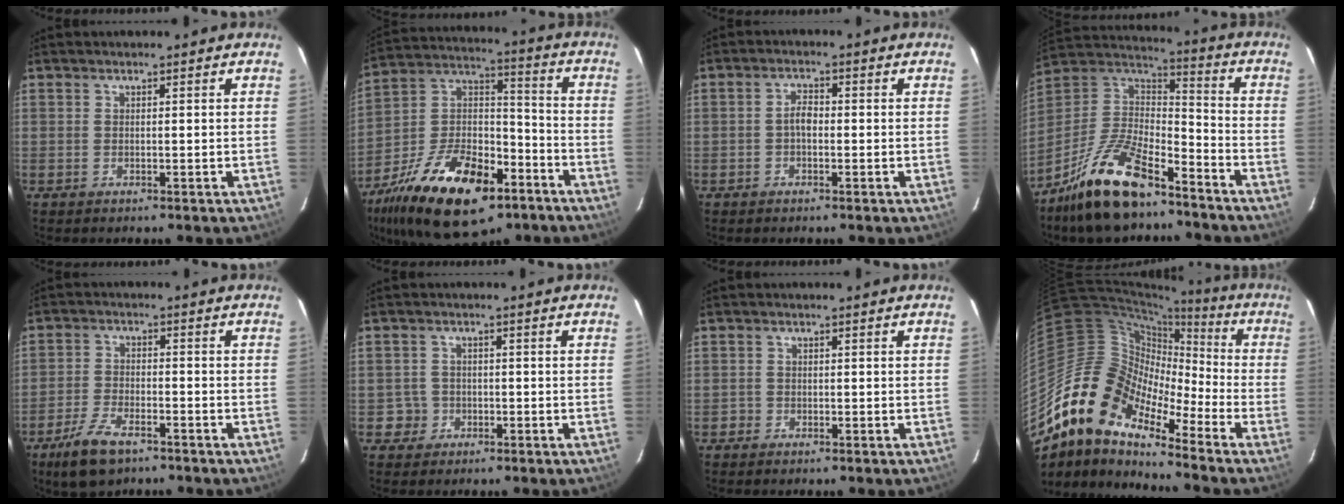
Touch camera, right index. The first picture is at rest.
{"total": 25.3, "force": [-14.2, 12.3, 16.9], "torque": [-0.327, 0.003, -0.230]}
{"total": 2.4, "force": [-0.6, 1.3, 1.9], "torque": [-0.036, 0.010, -0.011]}
{"total": 19.3, "force": [-13.6, 6.9, 11.9], "torque": [-0.250, -0.005, -0.246]}
{"total": 8.4, "force": [-5.7, 3.5, 5.1], "torque": [-0.127, -0.010, -0.109]}
{"total": 3.3, "force": [-1.0, 3.1, -0.2], "torque": [0.008, 0.021, -0.015]}
{"total": 1.3, "force": [-0.7, 1.1, -0.1], "torque": [-0.001, 0.005, -0.012]}
{"total": 15.9, "force": [-11.6, 6.8, 8.4], "torque": [-0.130, 0.001, -0.243]}